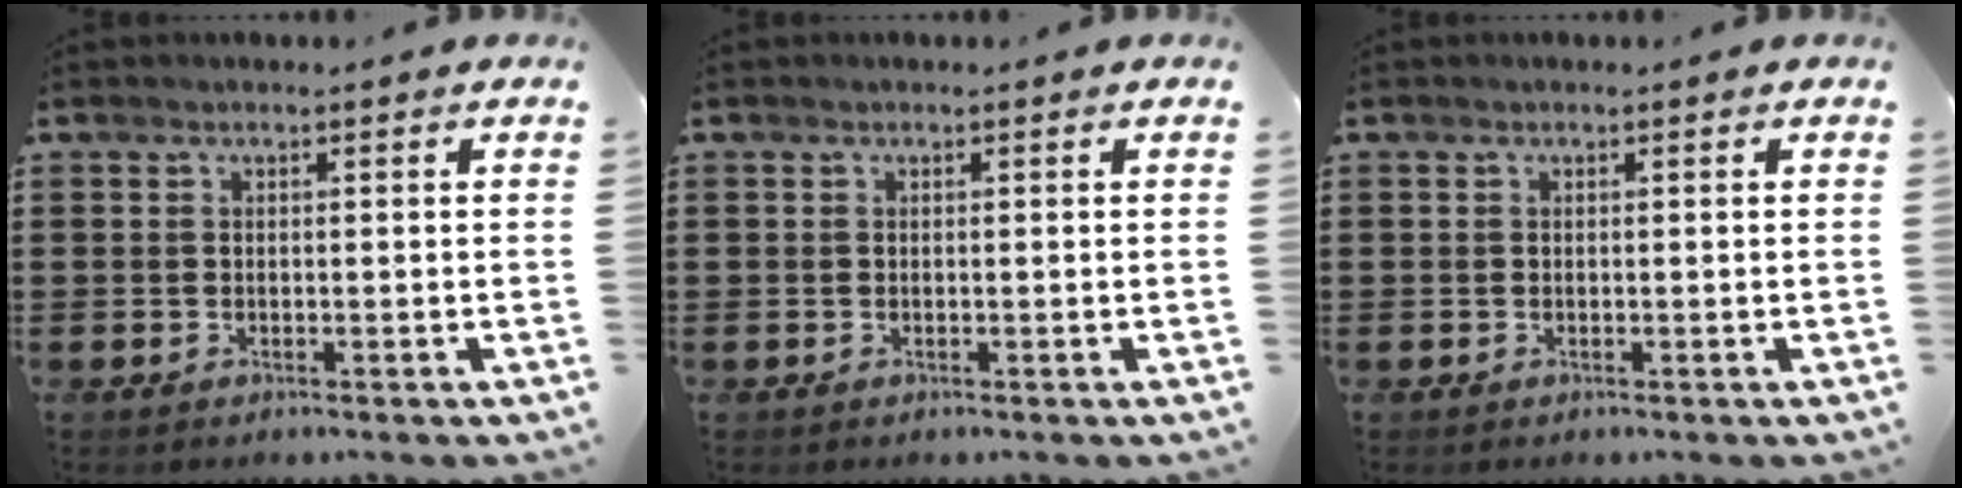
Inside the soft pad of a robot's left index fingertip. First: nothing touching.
{"total": 0.0}
{"total": 0.0}